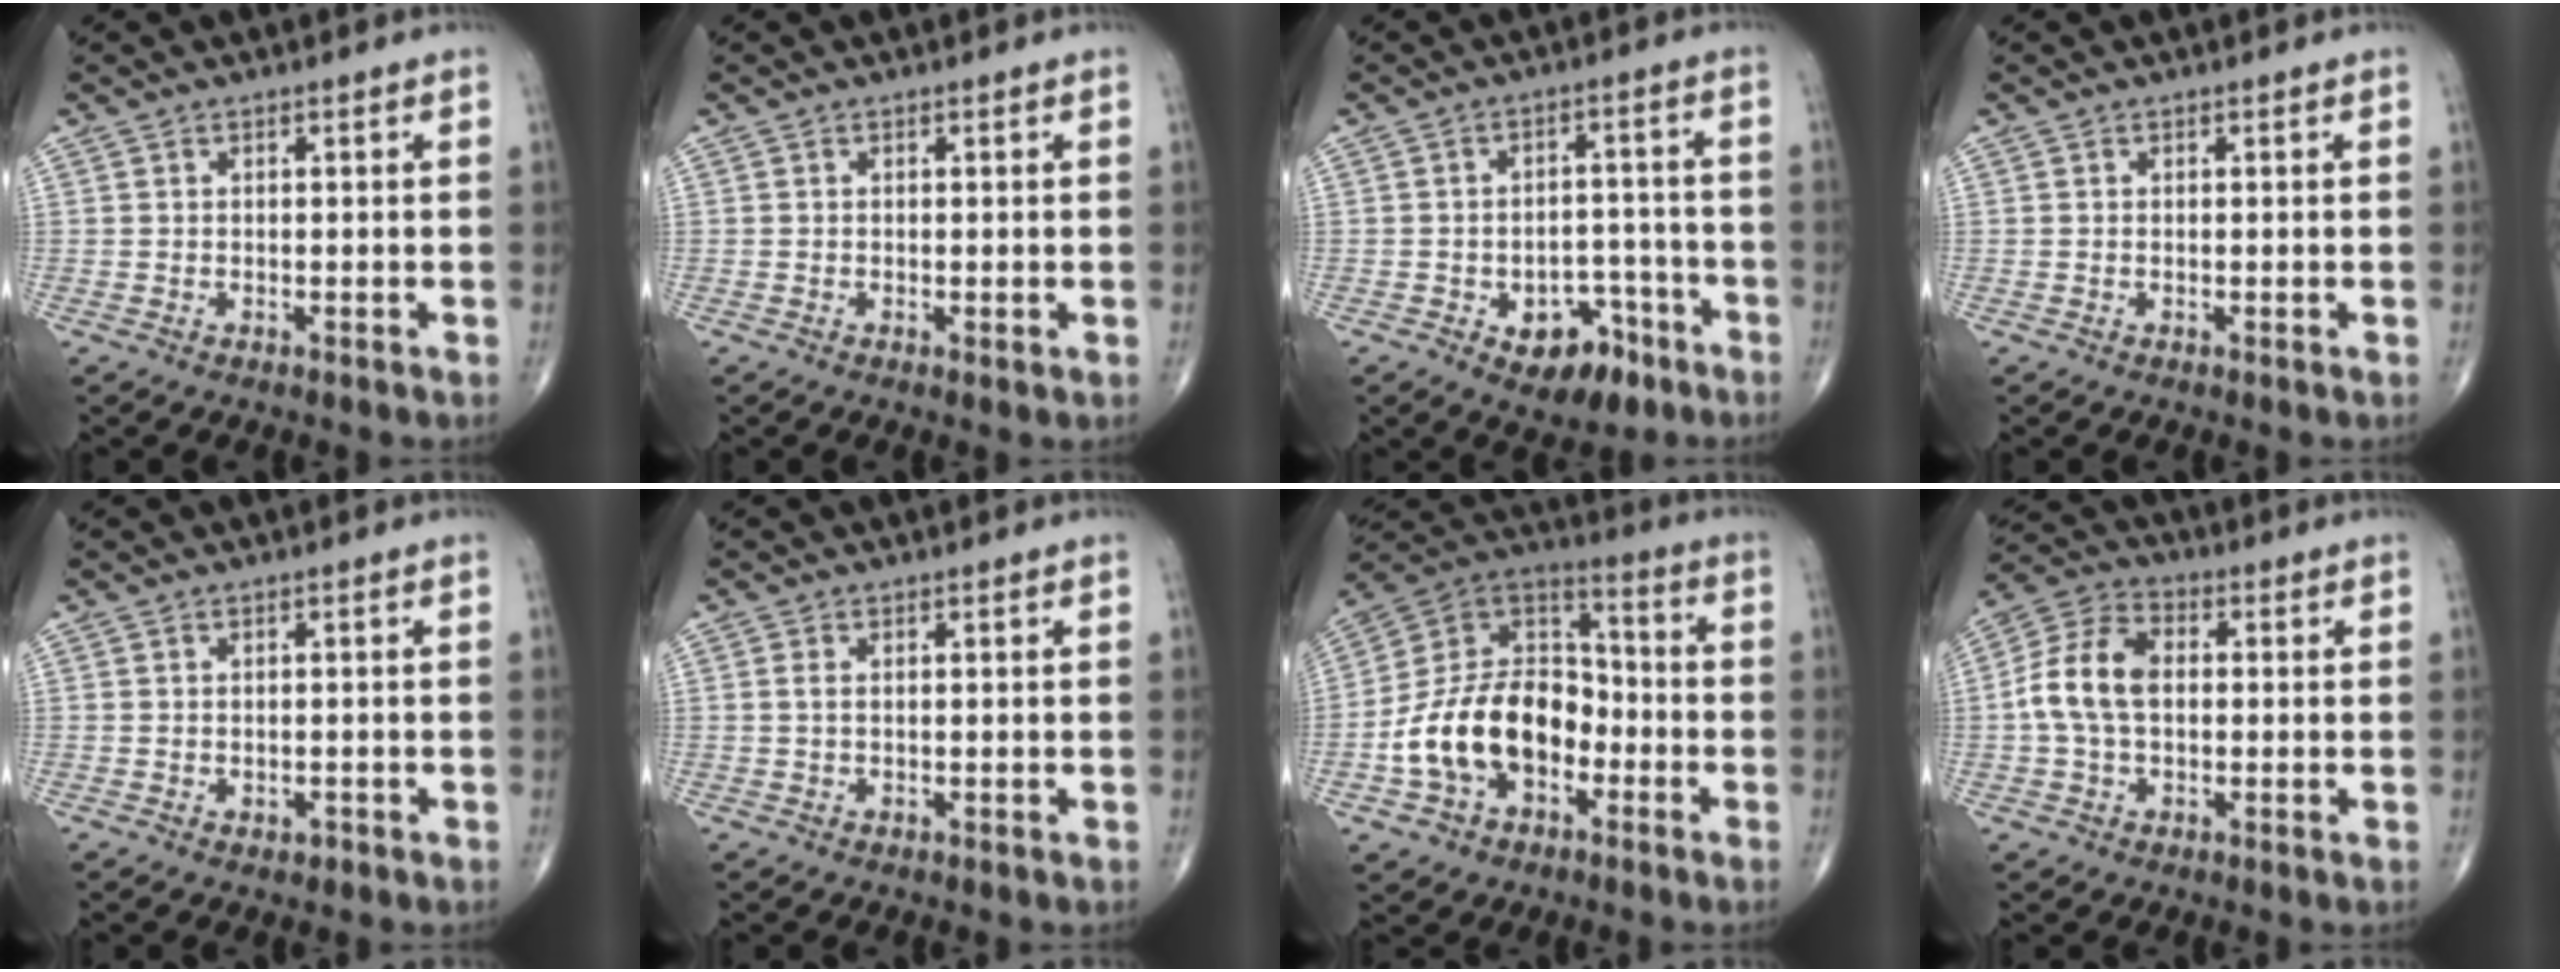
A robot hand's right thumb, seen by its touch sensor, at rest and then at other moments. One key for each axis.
{"total": 0.6, "fx": 0.0, "fy": 0.1, "fz": 0.5, "tx": -0.011, "ty": -0.004, "tz": -0.002}
{"total": 9.6, "fx": -4.9, "fy": 5.9, "fz": 5.7, "tx": -0.043, "ty": 0.042, "tz": -0.063}
{"total": 0.0}
{"total": 1.1, "fx": -0.5, "fy": 0.8, "fz": 0.6, "tx": -0.004, "ty": 0.002, "tz": -0.004}
{"total": 0.8, "fx": 0.1, "fy": 0.4, "fz": 0.8, "tx": -0.019, "ty": 0.000, "tz": 0.000}
{"total": 18.6, "fx": -5.4, "fy": 12.8, "fz": 12.4, "tx": -0.193, "ty": 0.059, "tz": -0.102}
{"total": 10.2, "fx": 0.1, "fy": 6.7, "fz": 7.8, "tx": -0.154, "ty": 0.029, "tz": -0.006}